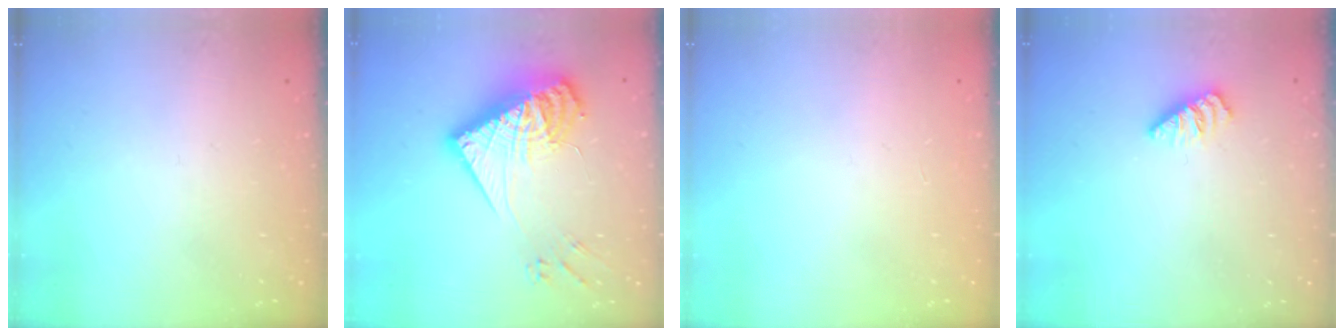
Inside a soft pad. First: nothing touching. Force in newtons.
{"total": 20.2, "press": 20.1, "slide": 1.8}
{"total": 0.0}
{"total": 0.0}